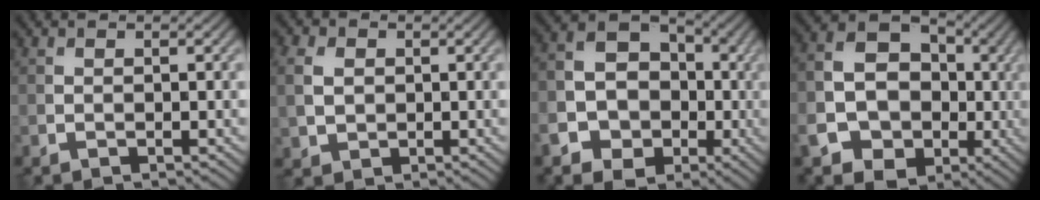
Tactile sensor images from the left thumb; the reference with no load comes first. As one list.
[{"total": 4.2, "force": [0.5, 3.3, 2.5], "torque": [-0.073, 0.005, 0.009]}, {"total": 11.2, "force": [-3.7, 9.3, 5.0], "torque": [-0.114, -0.024, -0.081]}, {"total": 13.5, "force": [-3.2, 11.3, 6.8], "torque": [-0.164, -0.035, -0.071]}]